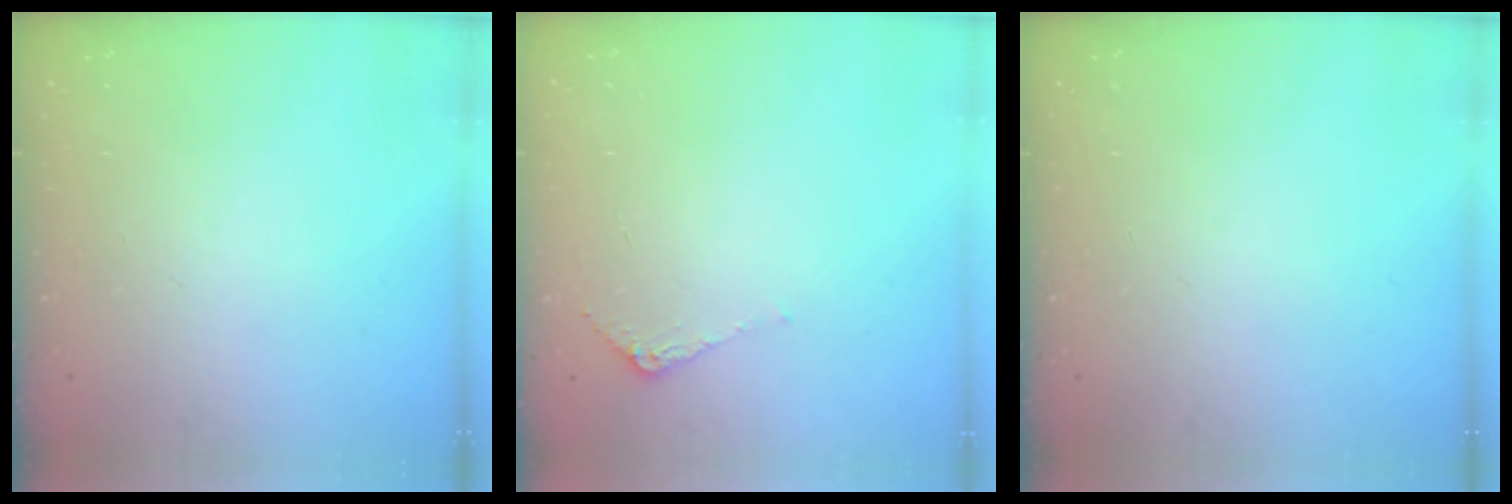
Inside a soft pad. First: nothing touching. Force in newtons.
{"total": 6.5, "press": 6.4, "slide": 0.6}
{"total": 0.0}